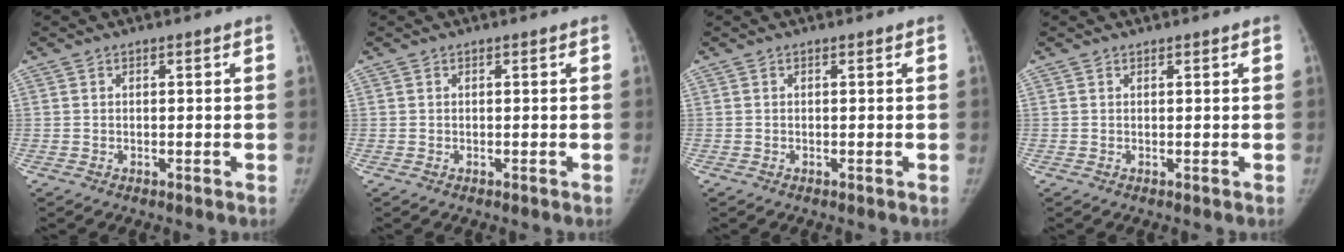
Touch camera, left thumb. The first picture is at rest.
{"total": 0.0}
{"total": 0.0}
{"total": 0.5, "force": [0.5, 0.1, 0.0], "torque": [-0.001, -0.004, 0.008]}